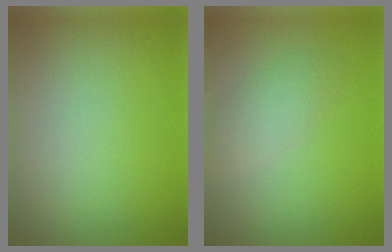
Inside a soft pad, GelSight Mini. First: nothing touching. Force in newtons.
{"total": 2.4, "press": 2.4, "slide": 0.2}